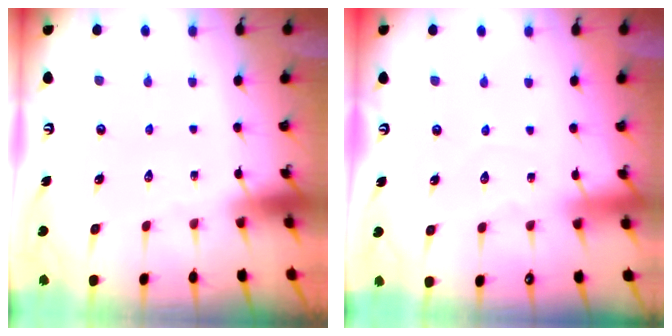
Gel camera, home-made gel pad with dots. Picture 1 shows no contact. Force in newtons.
{"total": 2.8, "press": 2.8, "slide": 0.4}